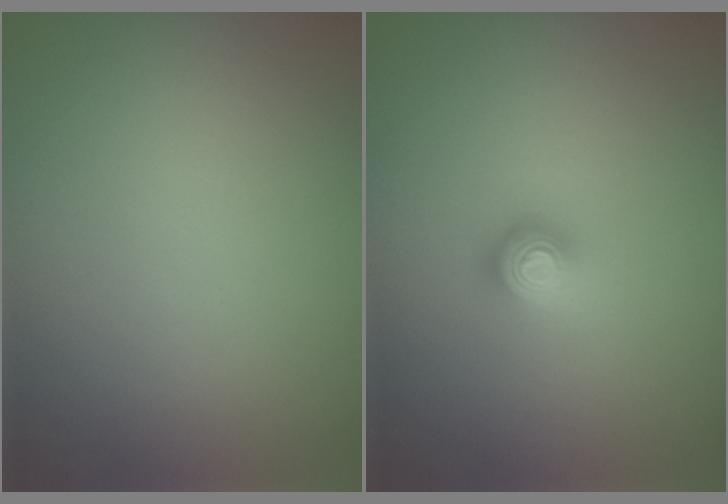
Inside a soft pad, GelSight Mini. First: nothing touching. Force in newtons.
{"total": 2.2, "press": 1.4, "slide": 1.7}